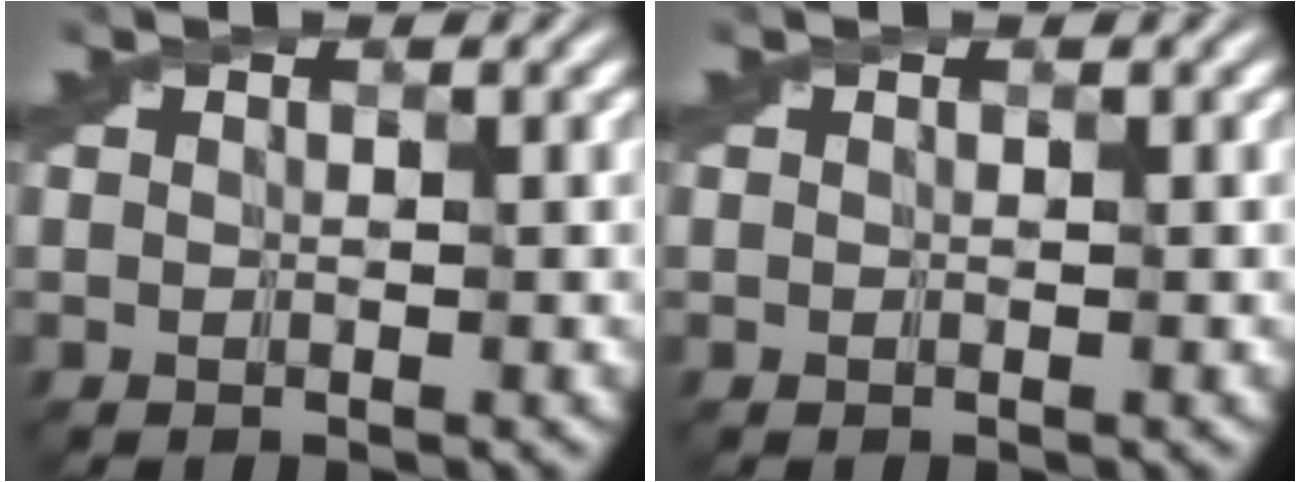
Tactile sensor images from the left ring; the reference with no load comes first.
{"total": 0.0}